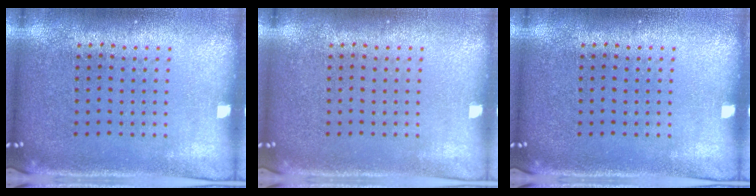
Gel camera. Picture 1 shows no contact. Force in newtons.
{"total": 0.0}
{"total": 0.0}